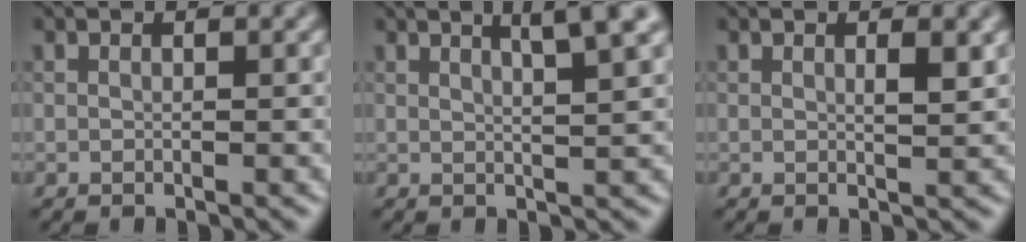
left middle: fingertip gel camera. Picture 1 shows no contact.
{"total": 3.7, "force": [2.1, 0.5, 3.0], "torque": [-0.032, 0.007, 0.032]}
{"total": 1.5, "force": [0.6, 0.3, 1.4], "torque": [-0.018, -0.002, 0.008]}